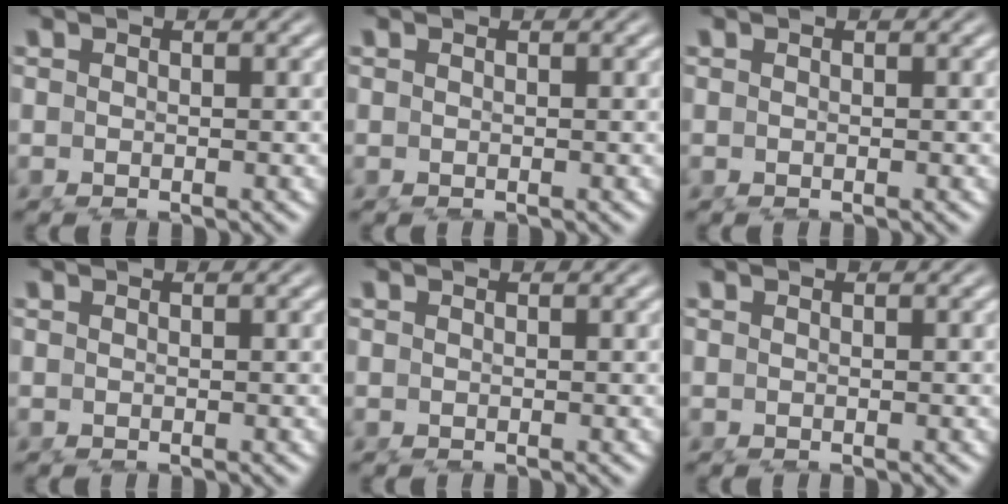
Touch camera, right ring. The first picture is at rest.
{"total": 0.0}
{"total": 0.0}
{"total": 0.0}
{"total": 0.0}
{"total": 0.0}